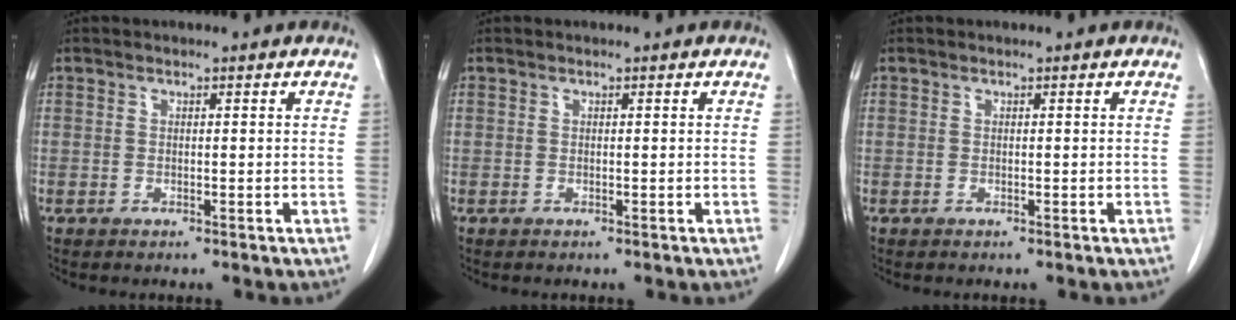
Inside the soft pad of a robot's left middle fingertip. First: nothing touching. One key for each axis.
{"total": 0.0}
{"total": 0.0}